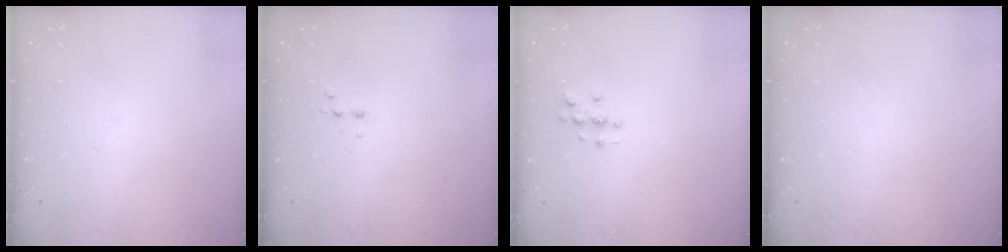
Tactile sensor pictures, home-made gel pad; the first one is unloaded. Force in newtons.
{"total": 3.6, "press": 3.5, "slide": 1.1}
{"total": 2.9, "press": 2.9, "slide": 0.3}
{"total": 0.0}